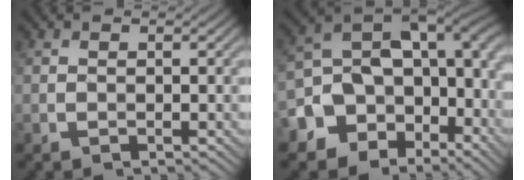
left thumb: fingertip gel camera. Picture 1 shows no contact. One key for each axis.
{"total": 13.9, "fx": -5.3, "fy": 10.5, "fz": 7.5, "tx": -0.163, "ty": -0.024, "tz": -0.081}